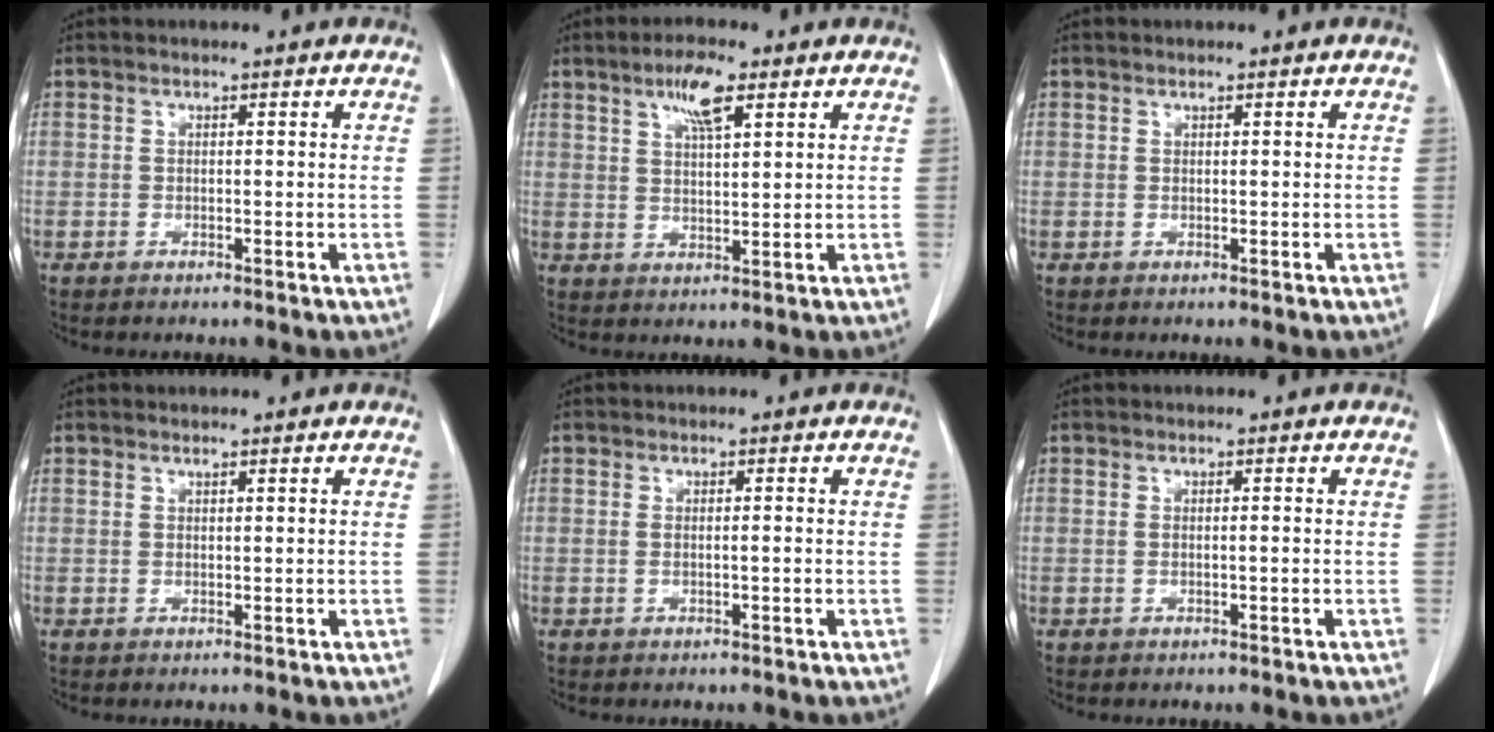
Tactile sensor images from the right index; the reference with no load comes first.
{"total": 6.4, "force": [3.5, 1.7, 5.1], "torque": [-0.097, 0.003, 0.064]}
{"total": 0.0}
{"total": 0.5, "force": [0.4, 0.2, 0.2], "torque": [-0.007, 0.001, 0.010]}
{"total": 1.7, "force": [-0.2, 0.5, 1.6], "torque": [-0.040, 0.007, 0.003]}
{"total": 1.4, "force": [-0.2, 0.5, 1.3], "torque": [-0.035, 0.006, 0.003]}